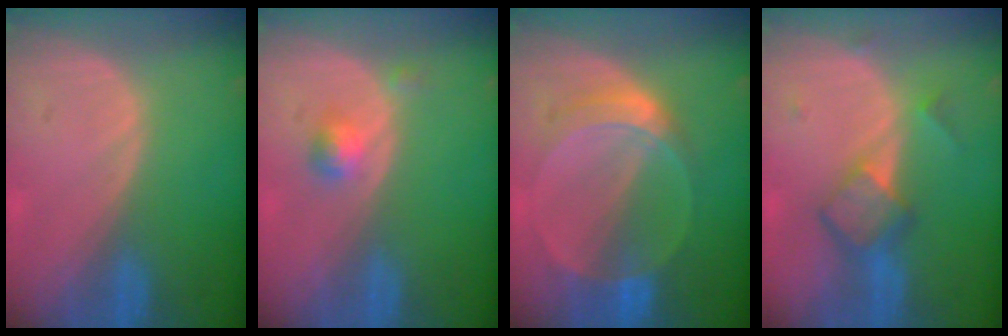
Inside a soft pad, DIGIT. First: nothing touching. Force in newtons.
{"total": 2.4, "press": 2.1, "slide": 1.1}
{"total": 6.1, "press": 5.7, "slide": 2.2}
{"total": 5.9, "press": 5.1, "slide": 3.1}